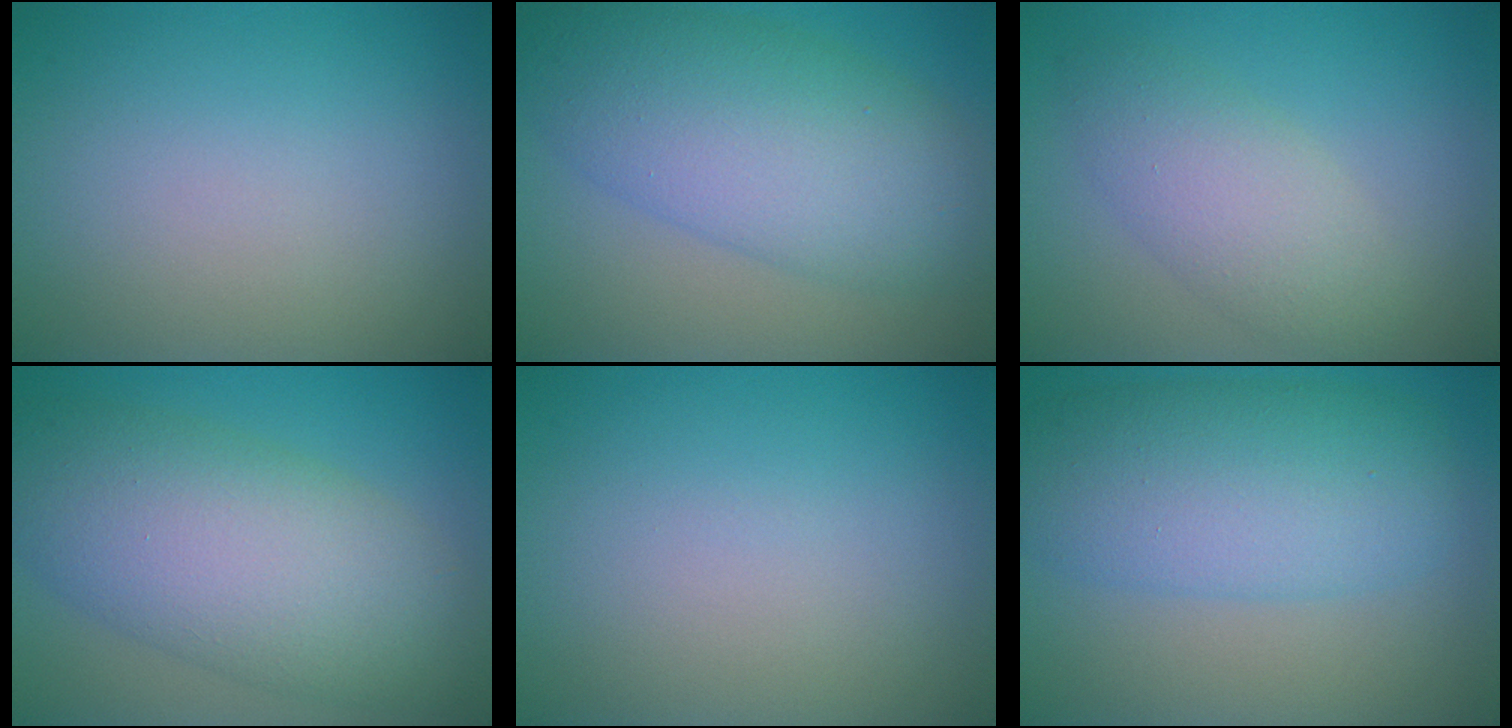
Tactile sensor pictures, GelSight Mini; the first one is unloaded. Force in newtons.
{"total": 9.2, "press": 9.2, "slide": 0.1}
{"total": 4.0, "press": 4.0, "slide": 0.3}
{"total": 10.0, "press": 10.0, "slide": 0.1}
{"total": 0.0}
{"total": 7.6, "press": 7.6, "slide": 0.1}